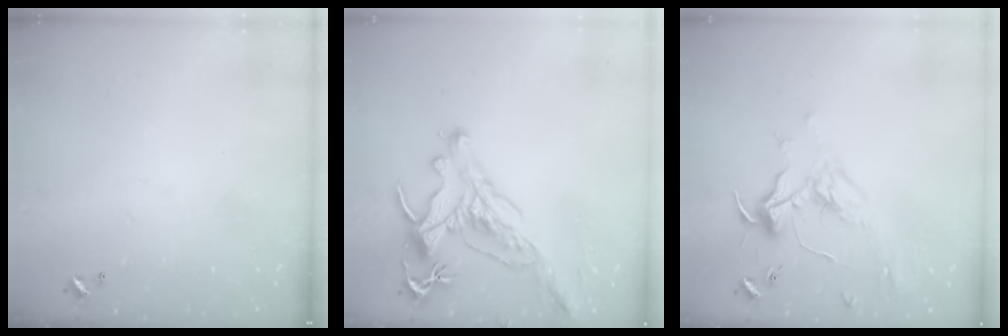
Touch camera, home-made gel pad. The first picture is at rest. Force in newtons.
{"total": 1.2, "press": 0.9, "slide": 0.9}
{"total": 1.8, "press": 1.6, "slide": 0.7}